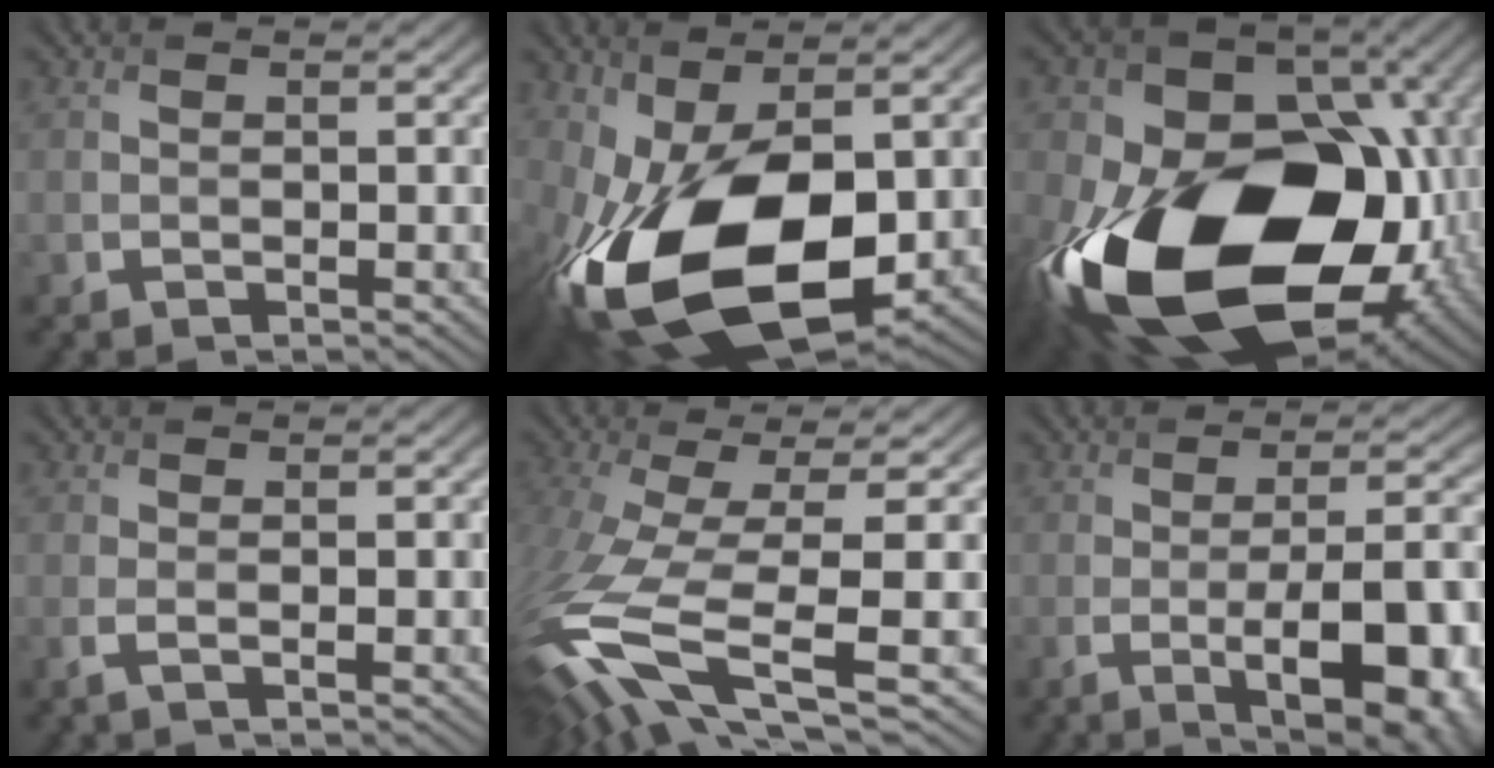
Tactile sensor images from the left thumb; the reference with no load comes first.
{"total": 17.2, "force": [-3.4, 8.6, 14.6], "torque": [-0.289, -0.030, -0.045]}
{"total": 23.3, "force": [-5.9, 15.5, 16.3], "torque": [-0.335, -0.065, -0.062]}
{"total": 0.9, "force": [0.1, -0.3, 0.8], "torque": [-0.024, 0.001, 0.001]}
{"total": 12.9, "force": [-3.4, 3.2, 12.0], "torque": [-0.260, -0.013, -0.052]}
{"total": 11.6, "force": [-3.9, 3.6, 10.3], "torque": [-0.128, -0.007, -0.047]}